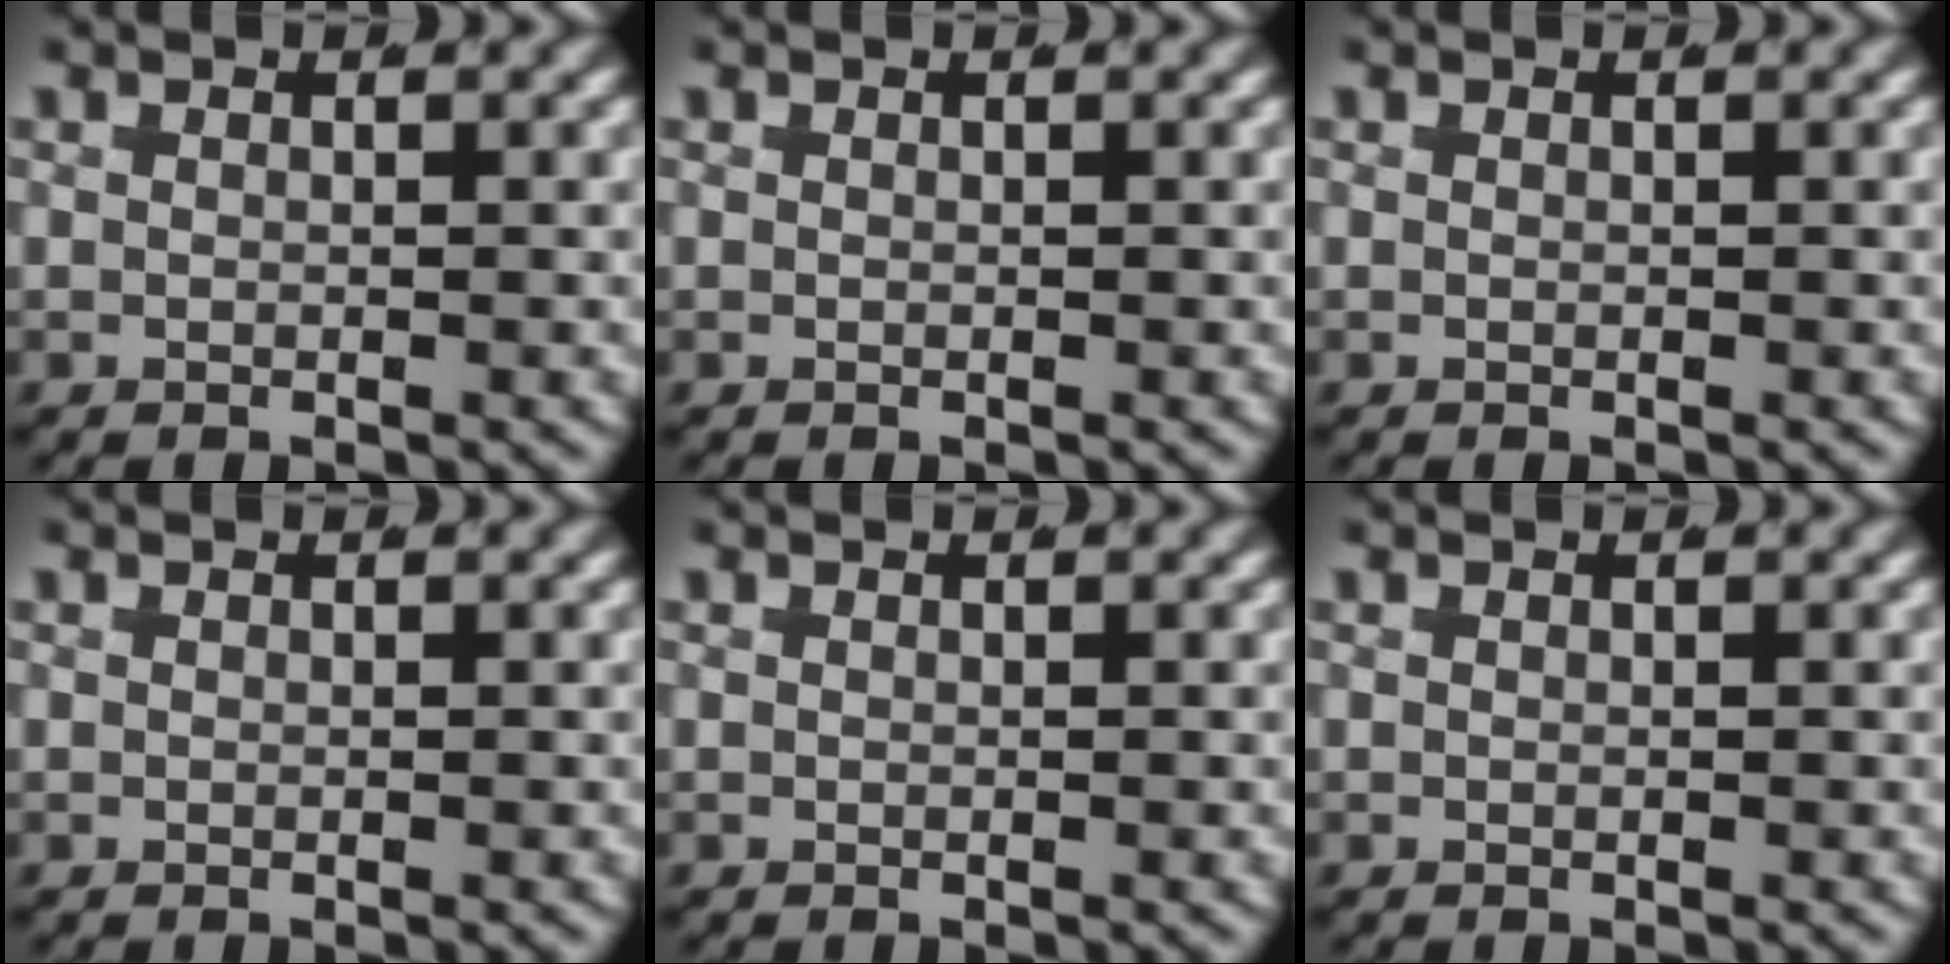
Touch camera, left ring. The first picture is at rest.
{"total": 0.0}
{"total": 0.0}
{"total": 0.0}
{"total": 0.0}
{"total": 0.0}